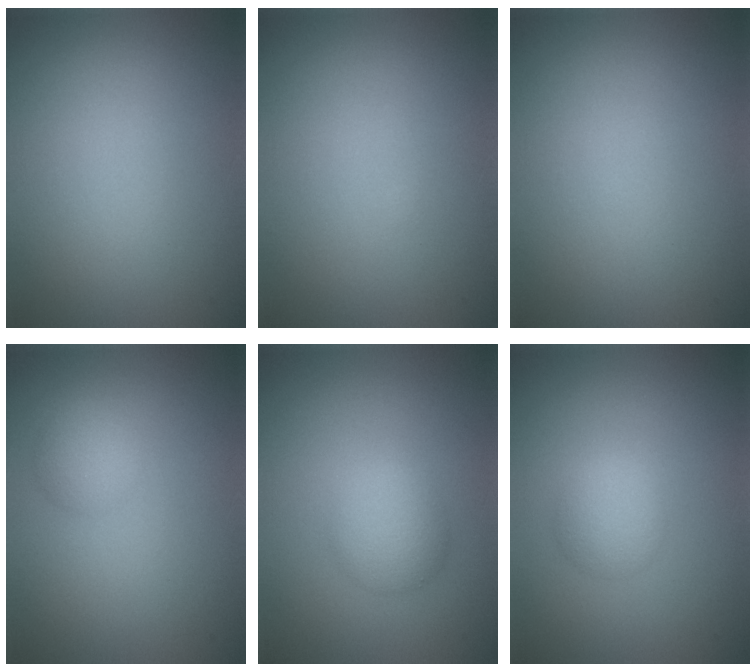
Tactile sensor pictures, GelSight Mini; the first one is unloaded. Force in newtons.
{"total": 0.0}
{"total": 0.0}
{"total": 2.1, "press": 2.1, "slide": 0.1}
{"total": 2.9, "press": 2.9, "slide": 0.1}
{"total": 2.3, "press": 2.3, "slide": 0.1}